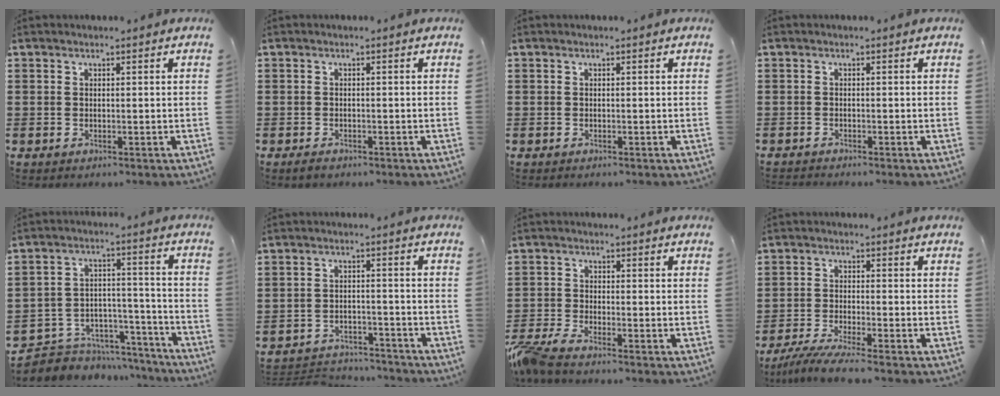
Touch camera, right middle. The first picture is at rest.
{"total": 0.9, "force": [-0.7, 0.4, 0.4], "torque": [-0.010, -0.002, -0.014]}
{"total": 0.0}
{"total": 0.7, "force": [-0.7, 0.0, 0.0], "torque": [-0.001, -0.001, -0.015]}
{"total": 5.6, "force": [-4.9, 2.6, 0.3], "torque": [-0.017, 0.015, -0.101]}
{"total": 3.8, "force": [-3.7, 0.7, 0.1], "torque": [-0.015, 0.002, -0.083]}
{"total": 3.6, "force": [-3.2, 0.1, 1.6], "torque": [-0.065, -0.013, -0.075]}
{"total": 4.2, "force": [-3.8, -0.4, 1.8], "torque": [-0.046, -0.016, -0.076]}